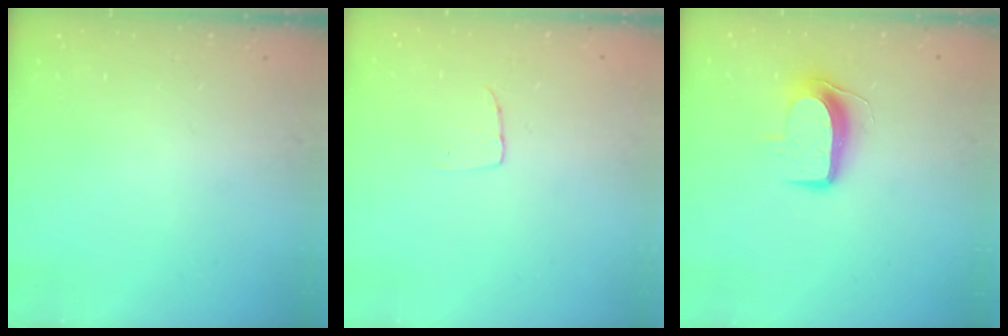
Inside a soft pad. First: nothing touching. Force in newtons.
{"total": 2.9, "press": 2.9, "slide": 0.1}
{"total": 8.8, "press": 8.8, "slide": 0.6}